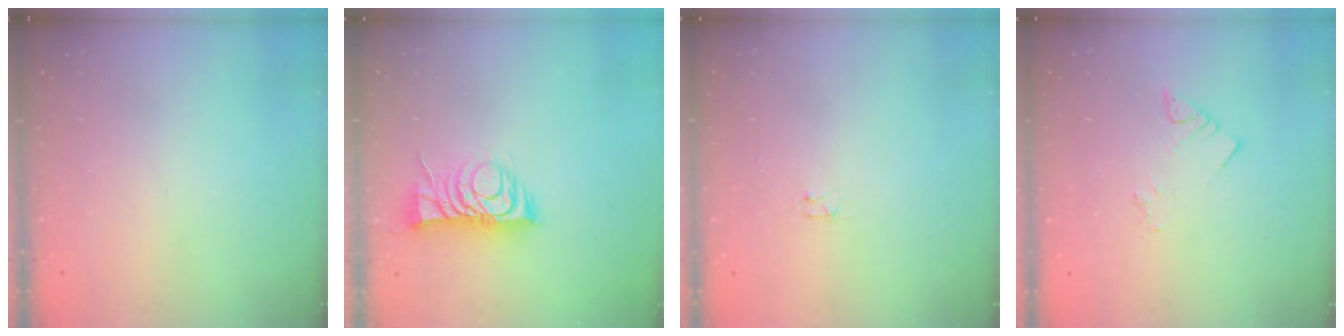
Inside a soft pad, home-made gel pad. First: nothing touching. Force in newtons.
{"total": 9.2, "press": 9.2, "slide": 0.3}
{"total": 2.4, "press": 2.3, "slide": 0.4}
{"total": 3.2, "press": 3.1, "slide": 0.5}